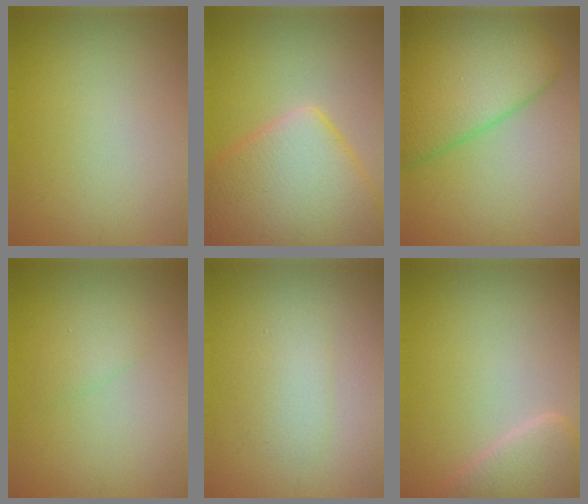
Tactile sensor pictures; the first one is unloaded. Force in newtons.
{"total": 10.6, "press": 10.6, "slide": 0.4}
{"total": 9.0, "press": 9.0, "slide": 0.6}
{"total": 1.3, "press": 1.3, "slide": 0.1}
{"total": 2.0, "press": 2.0, "slide": 0.1}
{"total": 3.7, "press": 3.7, "slide": 0.3}